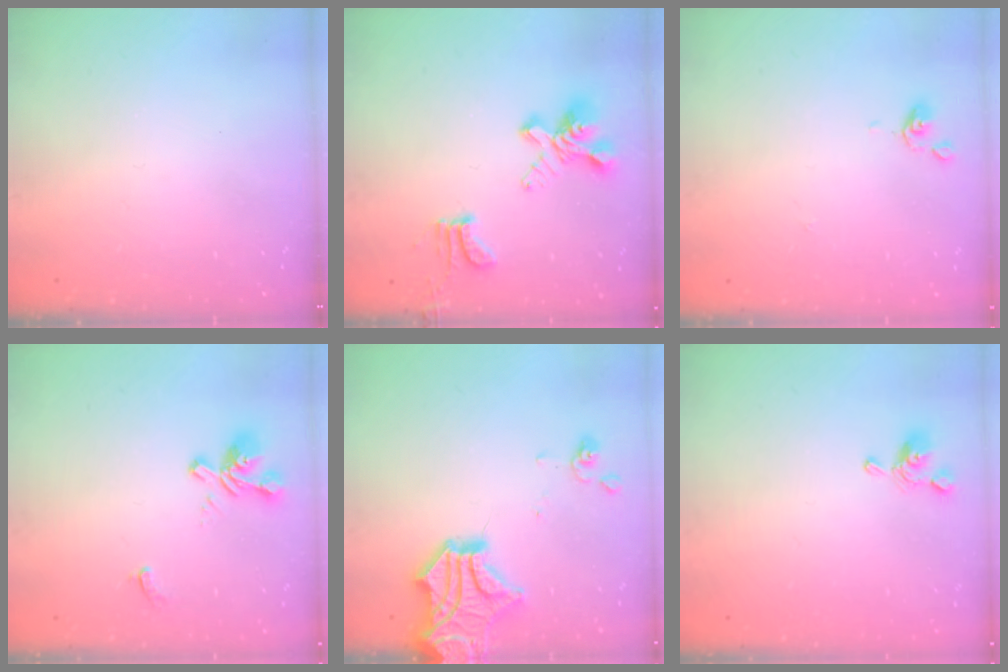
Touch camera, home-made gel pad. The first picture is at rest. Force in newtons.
{"total": 5.3, "press": 5.0, "slide": 1.9}
{"total": 0.0}
{"total": 1.4, "press": 0.8, "slide": 1.2}
{"total": 11.1, "press": 10.8, "slide": 2.9}
{"total": 2.7, "press": 2.7, "slide": 0.4}